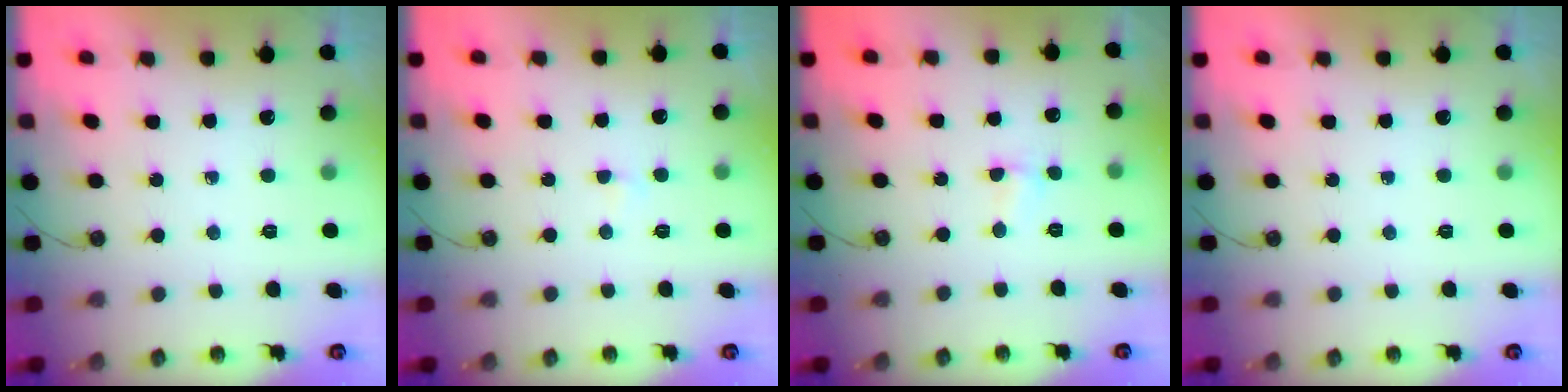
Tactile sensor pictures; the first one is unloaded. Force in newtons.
{"total": 1.7, "press": 1.7, "slide": 0.3}
{"total": 1.5, "press": 1.2, "slide": 1.0}
{"total": 0.0}